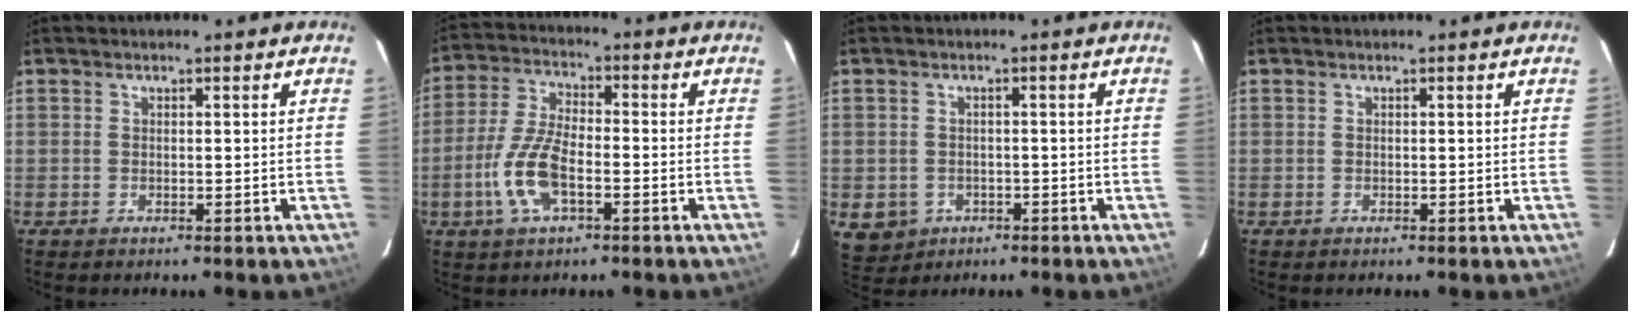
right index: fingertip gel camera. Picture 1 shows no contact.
{"total": 10.4, "force": [-3.7, 4.1, 8.8], "torque": [-0.192, 0.001, -0.073]}
{"total": 5.6, "force": [-1.9, 5.0, 1.8], "torque": [-0.044, 0.002, -0.014]}
{"total": 0.0}